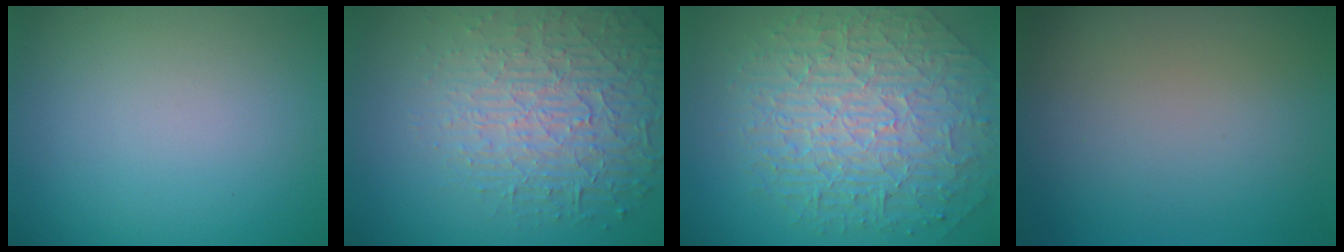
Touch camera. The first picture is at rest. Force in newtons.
{"total": 6.4, "press": 5.0, "slide": 4.0}
{"total": 10.1, "press": 6.6, "slide": 7.6}
{"total": 0.0}